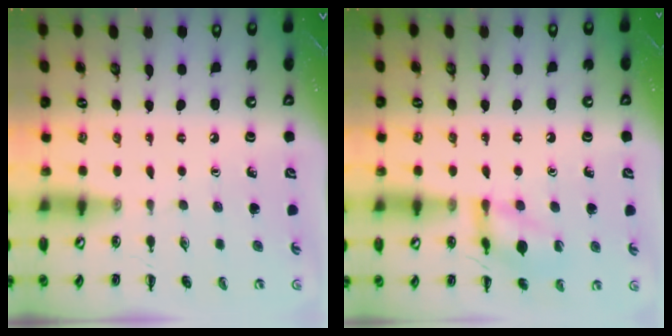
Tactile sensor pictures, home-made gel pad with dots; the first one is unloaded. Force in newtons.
{"total": 12.7, "press": 12.7, "slide": 1.0}